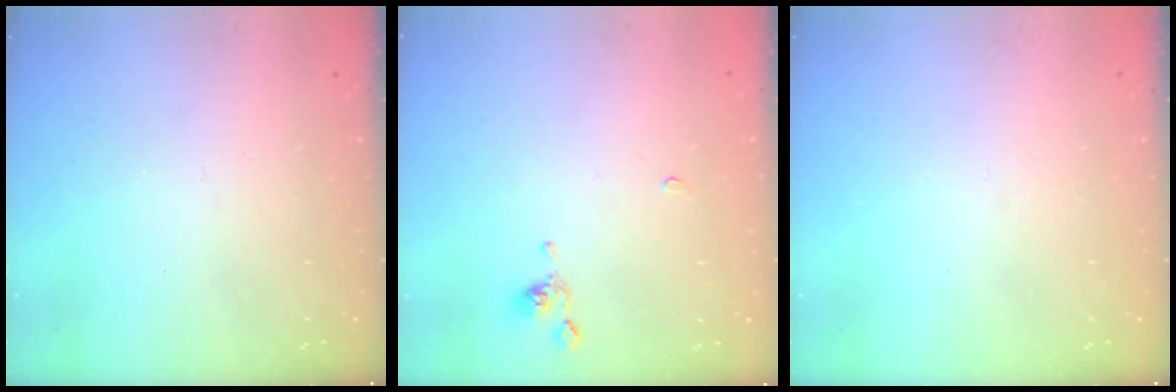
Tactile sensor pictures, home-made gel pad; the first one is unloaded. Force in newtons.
{"total": 0.0}
{"total": 0.0}